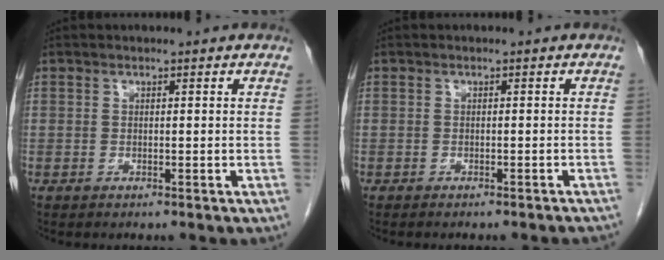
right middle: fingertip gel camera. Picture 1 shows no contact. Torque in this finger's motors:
{"motor_torque": [0.22, -0.20, 0.02, 0.01]}